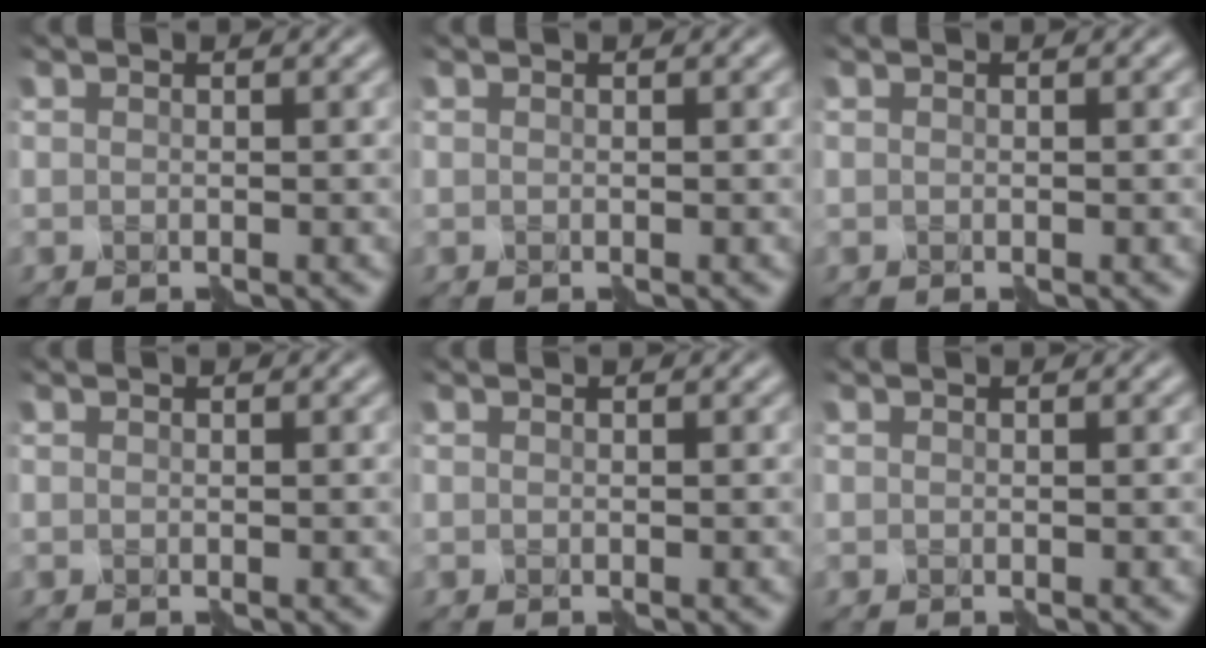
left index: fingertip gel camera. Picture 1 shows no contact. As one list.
[{"total": 0.0}, {"total": 0.0}, {"total": 0.0}, {"total": 0.0}, {"total": 0.0}]